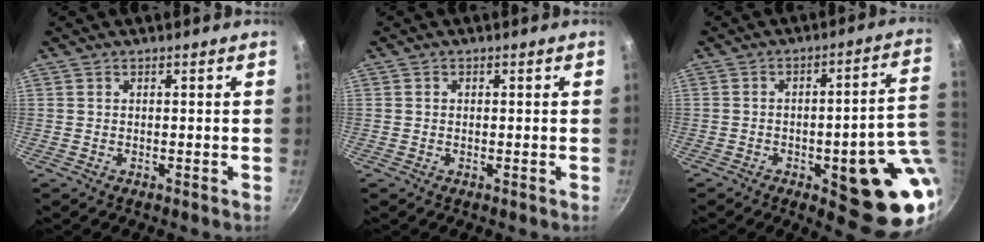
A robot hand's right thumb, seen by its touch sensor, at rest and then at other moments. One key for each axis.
{"total": 0.7, "fx": 0.1, "fy": 0.7, "fz": 0.2, "tx": 0.000, "ty": 0.001, "tz": 0.000}
{"total": 18.9, "fx": -3.8, "fy": 5.9, "fz": 17.6, "tx": -0.173, "ty": 0.014, "tz": -0.045}